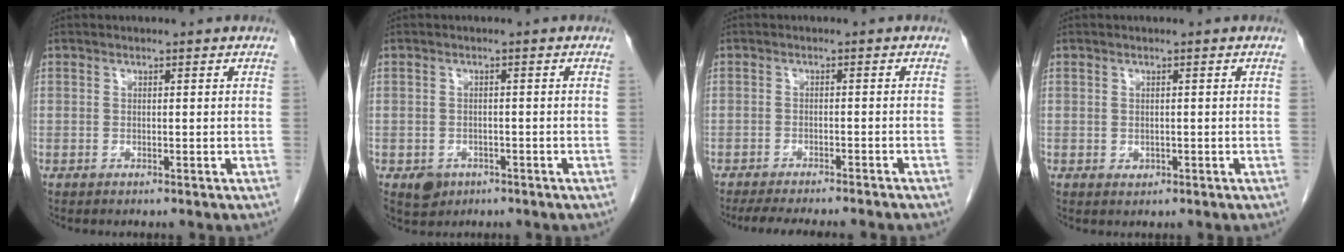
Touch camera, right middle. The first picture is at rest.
{"total": 3.0, "force": [-1.5, 2.3, 1.0], "torque": [-0.015, 0.003, -0.016]}
{"total": 13.3, "force": [-11.6, 1.9, 6.2], "torque": [-0.089, -0.017, -0.151]}
{"total": 0.8, "force": [-0.2, 0.7, 0.4], "torque": [-0.007, 0.000, 0.000]}